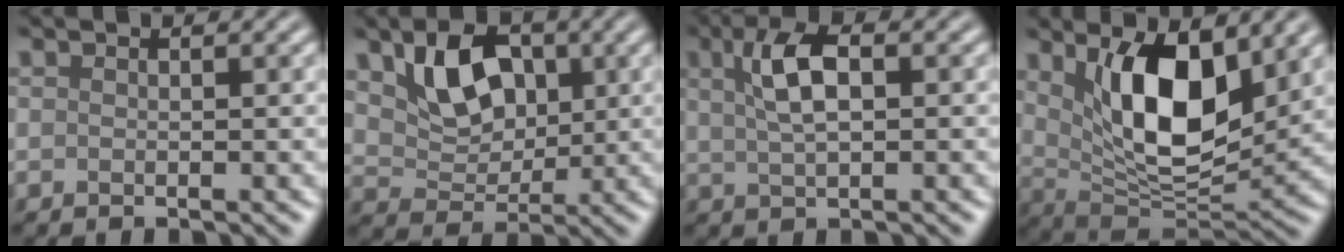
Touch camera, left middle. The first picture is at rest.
{"total": 5.6, "force": [2.1, 3.8, 3.6], "torque": [-0.071, -0.002, 0.030]}
{"total": 4.2, "force": [1.3, 1.7, 3.6], "torque": [-0.073, 0.011, 0.021]}
{"total": 9.3, "force": [3.2, 4.1, 7.7], "torque": [-0.133, -0.019, 0.056]}